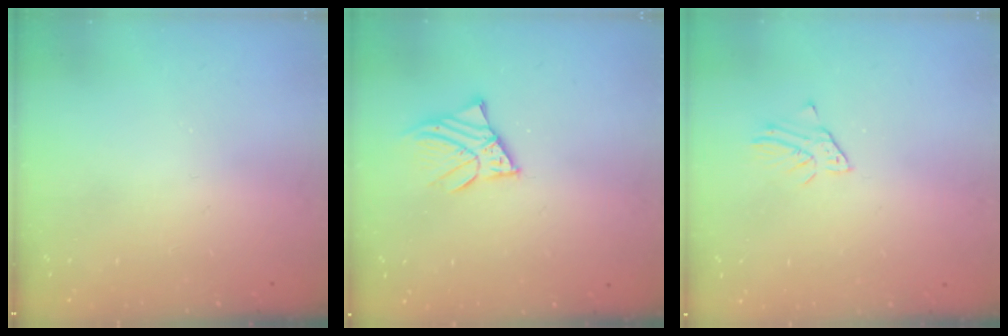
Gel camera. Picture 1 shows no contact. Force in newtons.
{"total": 5.9, "press": 5.9, "slide": 0.9}
{"total": 2.0, "press": 2.0, "slide": 0.2}